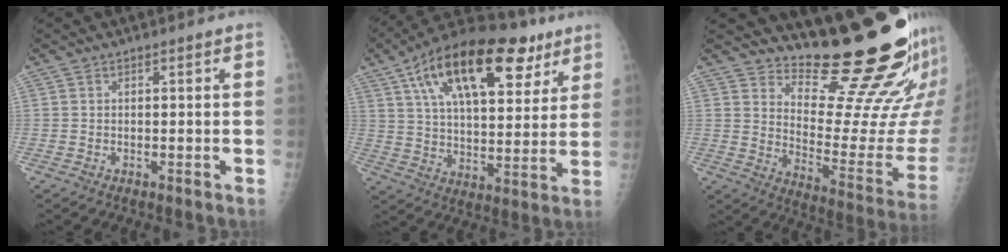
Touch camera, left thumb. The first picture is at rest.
{"total": 25.0, "force": [12.8, 11.5, 18.2], "torque": [-0.266, -0.006, 0.207]}
{"total": 19.7, "force": [17.1, 2.8, 9.5], "torque": [-0.102, -0.181, 0.243]}